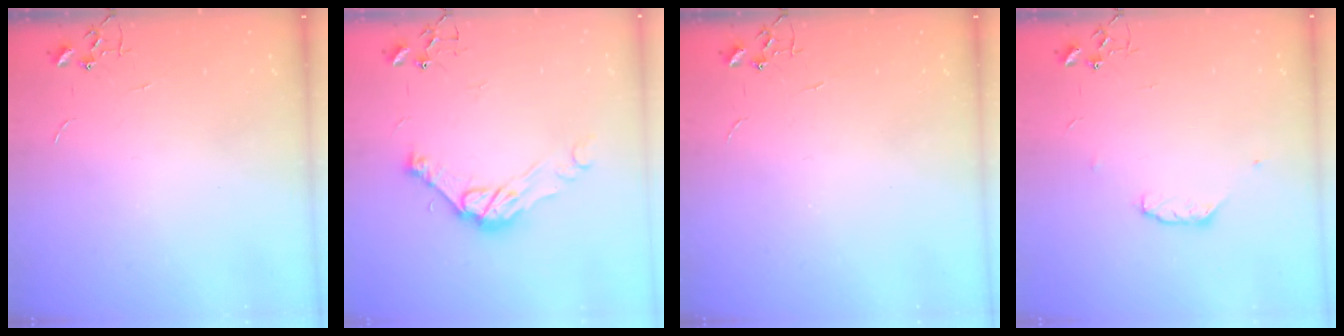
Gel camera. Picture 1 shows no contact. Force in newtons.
{"total": 11.5, "press": 11.5, "slide": 0.4}
{"total": 0.0}
{"total": 5.3, "press": 5.2, "slide": 1.0}